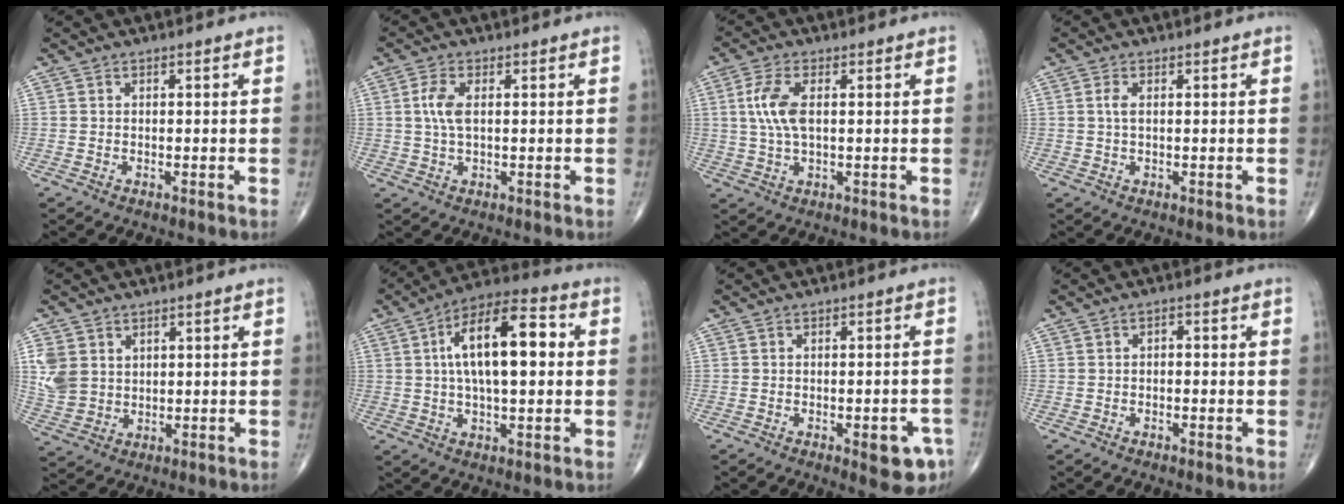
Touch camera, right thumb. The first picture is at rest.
{"total": 4.4, "force": [0.7, 2.0, 3.8], "torque": [-0.096, 0.004, 0.013]}
{"total": 6.7, "force": [1.1, 3.0, 5.9], "torque": [-0.142, 0.005, 0.022]}
{"total": 1.7, "force": [0.3, 0.8, 1.5], "torque": [-0.039, 0.004, 0.009]}
{"total": 7.0, "force": [2.2, 5.6, 3.5], "torque": [-0.062, -0.009, 0.057]}
{"total": 16.2, "force": [2.4, 6.8, 14.6], "torque": [-0.234, 0.026, 0.032]}
{"total": 6.4, "force": [-2.9, 2.4, 5.1], "torque": [-0.044, 0.012, -0.030]}
{"total": 1.1, "force": [-0.4, 0.8, 0.7], "torque": [-0.002, 0.007, -0.011]}